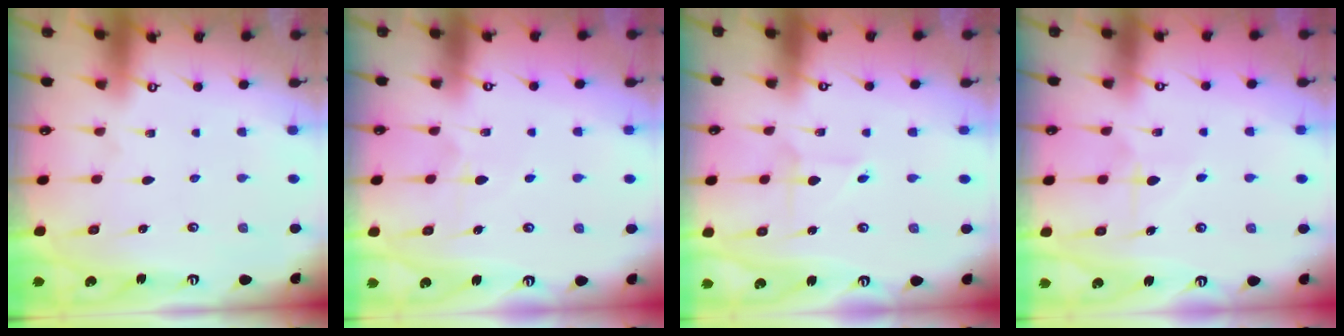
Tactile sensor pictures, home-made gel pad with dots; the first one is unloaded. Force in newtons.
{"total": 4.7, "press": 4.7, "slide": 0.6}
{"total": 2.5, "press": 2.4, "slide": 0.2}
{"total": 5.5, "press": 5.5, "slide": 0.3}